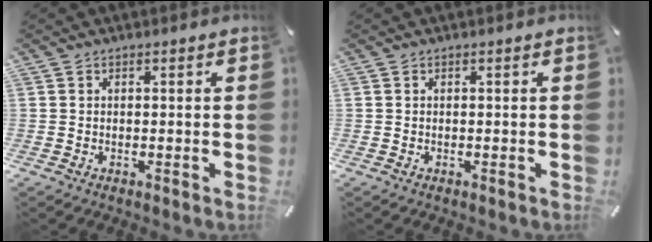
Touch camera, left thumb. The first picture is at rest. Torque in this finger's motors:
{"motor_torque": [0.00, 0.00, -0.02, 0.01, 0.00]}